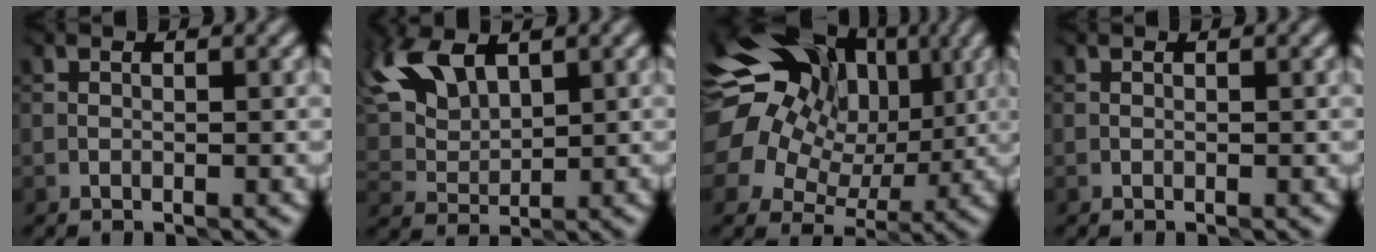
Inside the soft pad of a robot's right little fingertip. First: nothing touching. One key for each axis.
{"total": 7.0, "fx": 4.0, "fy": 3.9, "fz": 4.3, "tx": -0.112, "ty": 0.016, "tz": 0.081}
{"total": 17.7, "fx": 6.1, "fy": 14.3, "fz": 8.3, "tx": -0.174, "ty": 0.046, "tz": 0.076}
{"total": 0.0}